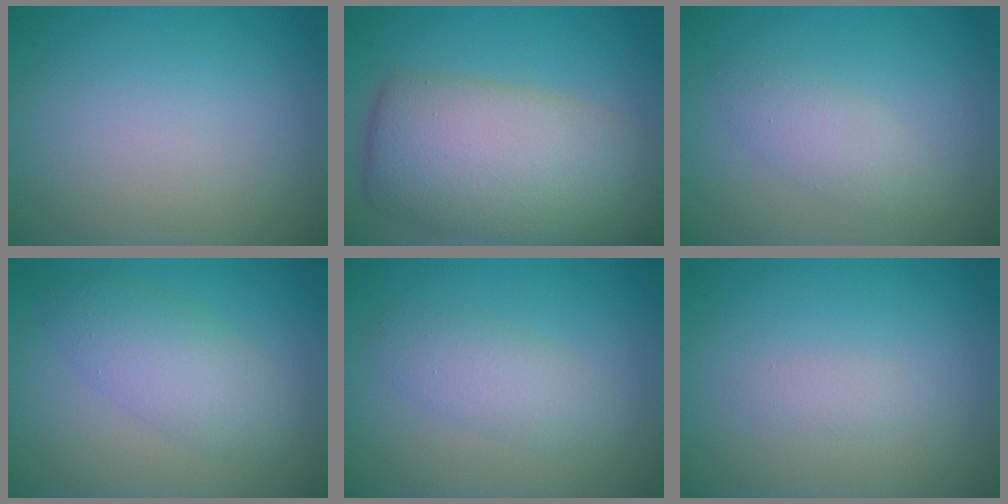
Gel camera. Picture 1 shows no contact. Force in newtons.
{"total": 11.0, "press": 11.0, "slide": 0.6}
{"total": 2.4, "press": 2.4, "slide": 0.1}
{"total": 4.0, "press": 4.0, "slide": 0.2}
{"total": 2.6, "press": 2.6, "slide": 0.0}
{"total": 0.9, "press": 0.9, "slide": 0.0}